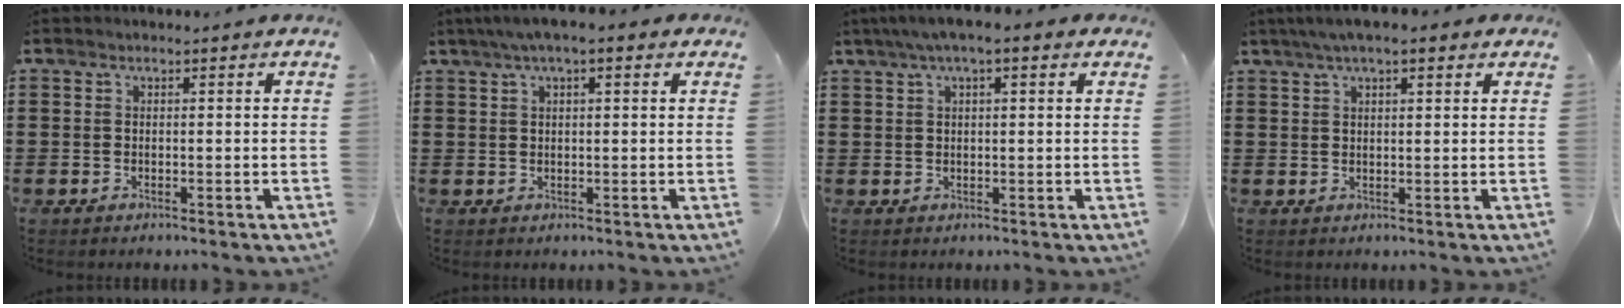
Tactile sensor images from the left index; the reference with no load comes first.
{"total": 3.3, "force": [1.6, 0.8, 2.8], "torque": [-0.056, 0.007, 0.027]}
{"total": 3.7, "force": [1.8, 0.7, 3.2], "torque": [-0.063, 0.008, 0.030]}
{"total": 3.8, "force": [2.4, 0.9, 2.8], "torque": [-0.057, 0.008, 0.044]}